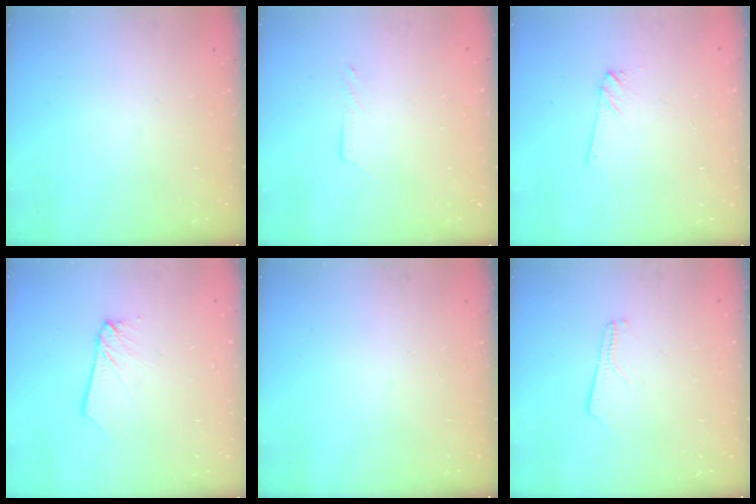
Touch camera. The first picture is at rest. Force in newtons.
{"total": 2.2, "press": 2.2, "slide": 0.2}
{"total": 1.7, "press": 1.7, "slide": 0.1}
{"total": 2.0, "press": 2.0, "slide": 0.2}
{"total": 0.0}
{"total": 2.6, "press": 2.6, "slide": 0.3}